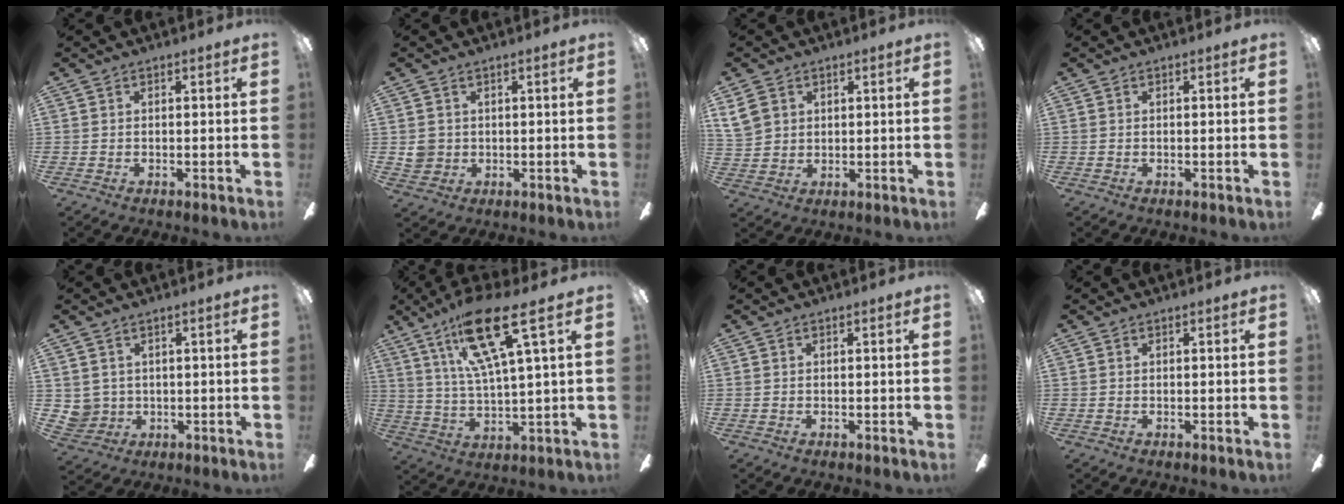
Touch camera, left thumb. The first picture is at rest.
{"total": 3.6, "force": [0.7, 3.5, 0.7], "torque": [-0.011, 0.006, 0.015]}
{"total": 5.7, "force": [2.7, 4.5, 2.2], "torque": [-0.046, 0.010, 0.055]}
{"total": 0.0}
{"total": 4.0, "force": [1.6, 3.7, -0.1], "torque": [-0.022, 0.000, 0.030]}
{"total": 19.6, "force": [10.8, 4.7, 15.6], "torque": [-0.292, -0.034, 0.167]}
{"total": 0.0}
{"total": 0.0}